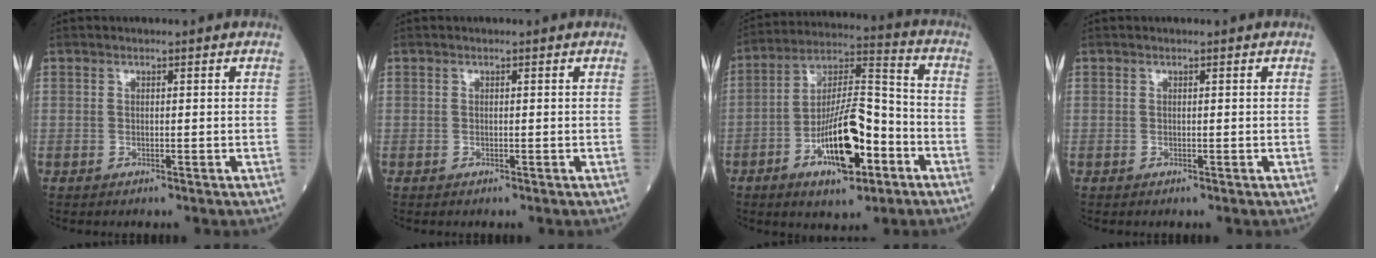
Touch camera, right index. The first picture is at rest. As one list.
[{"total": 0.0}, {"total": 15.4, "force": [-6.0, 4.6, 13.4], "torque": [-0.242, 0.009, -0.097]}, {"total": 0.0}]